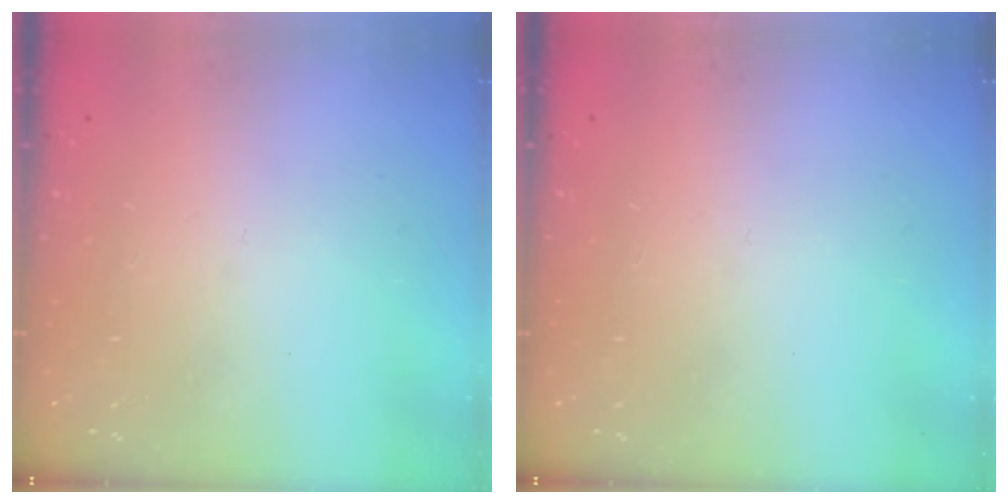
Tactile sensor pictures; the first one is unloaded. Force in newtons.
{"total": 0.0}